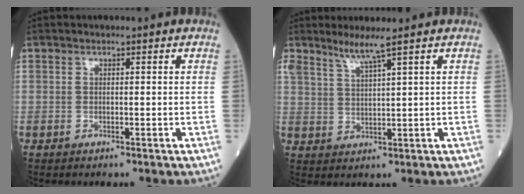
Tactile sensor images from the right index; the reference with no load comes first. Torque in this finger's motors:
{"motor_torque": [-0.16, 0.08, 0.01, 0.04]}